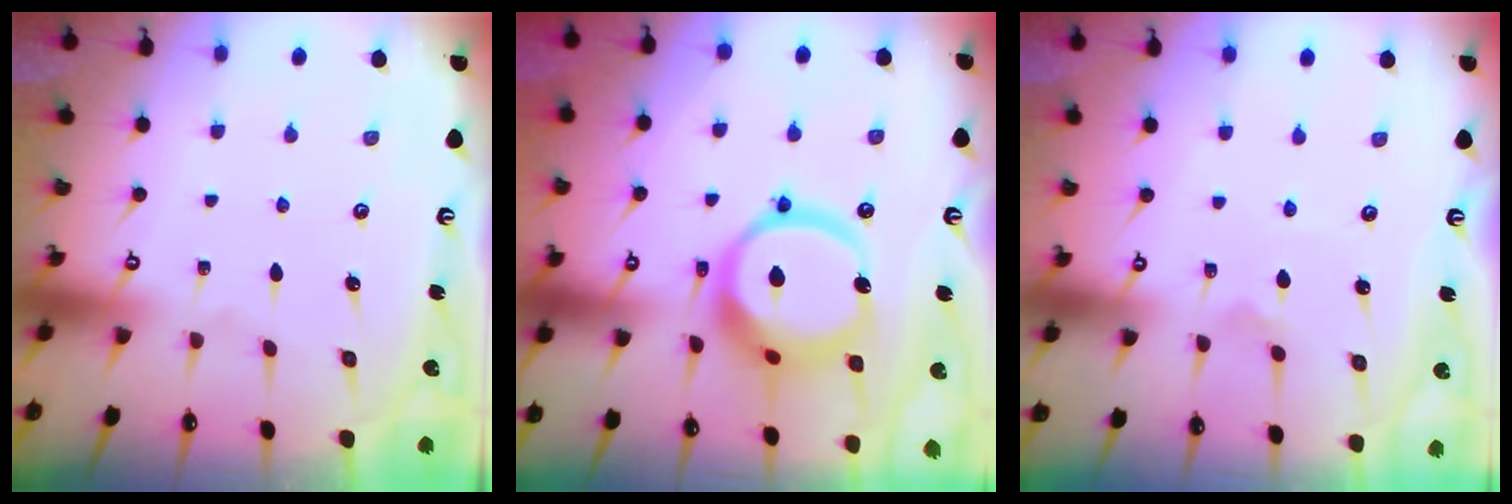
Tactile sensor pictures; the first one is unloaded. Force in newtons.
{"total": 17.3, "press": 17.2, "slide": 2.4}
{"total": 2.3, "press": 2.3, "slide": 0.2}